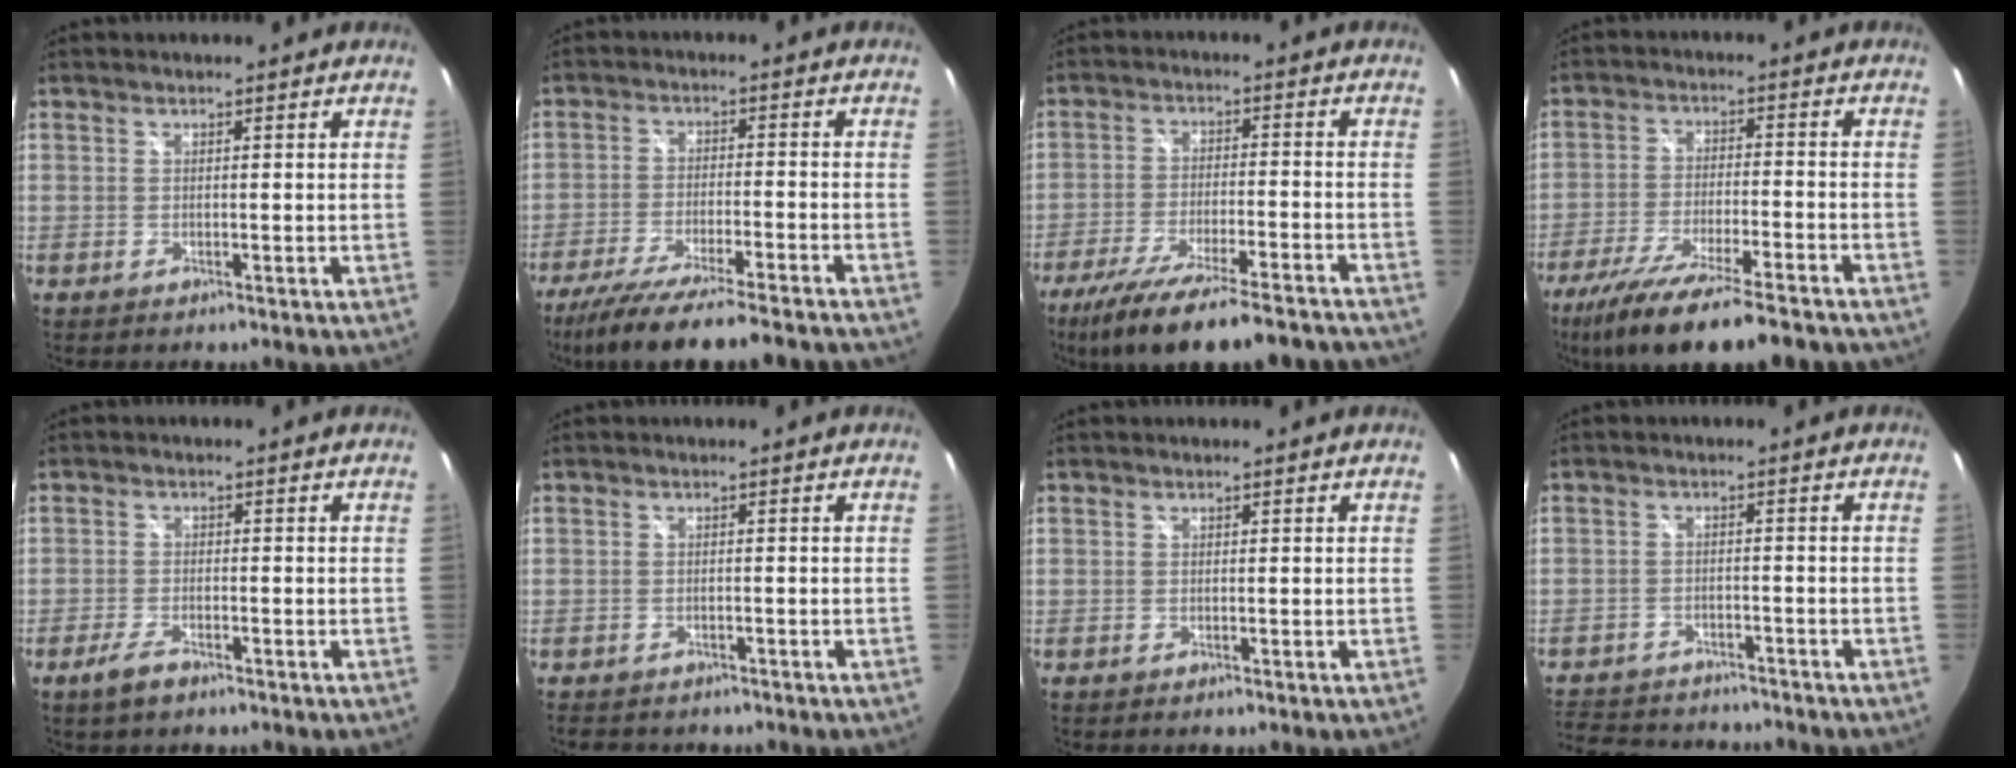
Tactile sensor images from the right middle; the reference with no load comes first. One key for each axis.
{"total": 16.1, "fx": -13.8, "fy": 0.4, "fz": 8.3, "tx": -0.165, "ty": -0.038, "tz": -0.222}
{"total": 20.7, "fx": -17.3, "fy": 2.8, "fz": 11.0, "tx": -0.208, "ty": -0.048, "tz": -0.262}
{"total": 18.5, "fx": -14.9, "fy": 2.5, "fz": 10.7, "tx": -0.213, "ty": -0.048, "tz": -0.243}
{"total": 3.4, "fx": -2.5, "fy": 1.1, "fz": 2.0, "tx": -0.055, "ty": -0.006, "tz": -0.049}
{"total": 3.7, "fx": -3.2, "fy": 1.4, "fz": 1.1, "tx": -0.026, "ty": -0.010, "tz": -0.048}
{"total": 0.0}
{"total": 12.3, "fx": -10.7, "fy": 4.6, "fz": 4.0, "tx": -0.110, "ty": 0.010, "tz": -0.162}